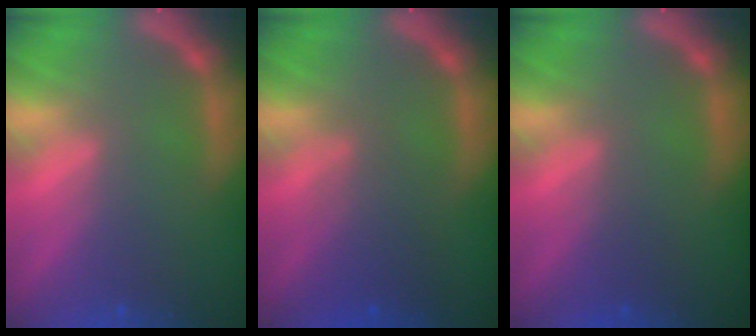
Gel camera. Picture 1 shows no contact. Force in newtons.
{"total": 3.0}
{"total": 1.0}